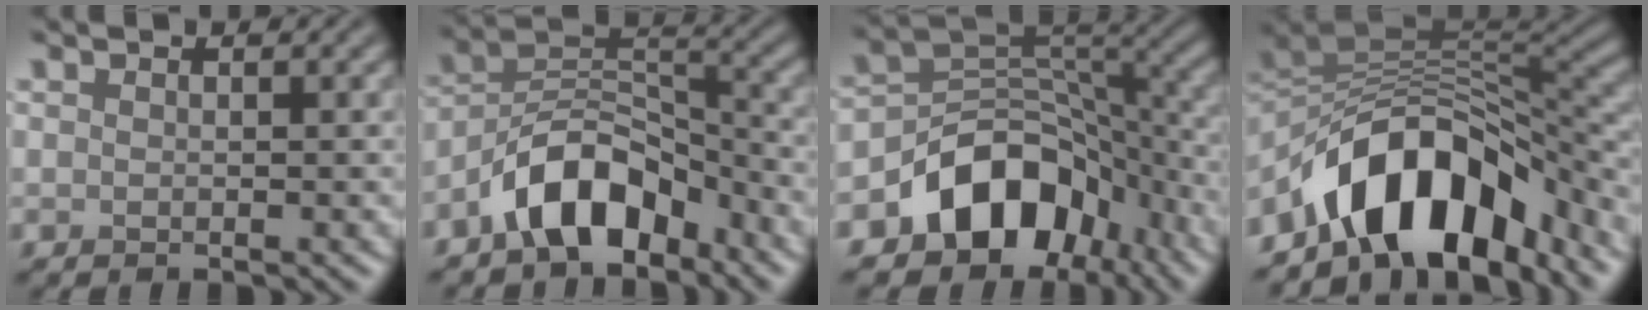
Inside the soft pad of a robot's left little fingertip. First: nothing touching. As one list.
[{"total": 7.5, "force": [-4.9, 3.7, 4.3], "torque": [-0.061, 0.014, -0.098]}, {"total": 8.9, "force": [-4.7, 6.3, 4.2], "torque": [-0.043, 0.003, -0.091]}, {"total": 11.5, "force": [-7.1, 5.5, 7.3], "torque": [-0.098, 0.007, -0.128]}]